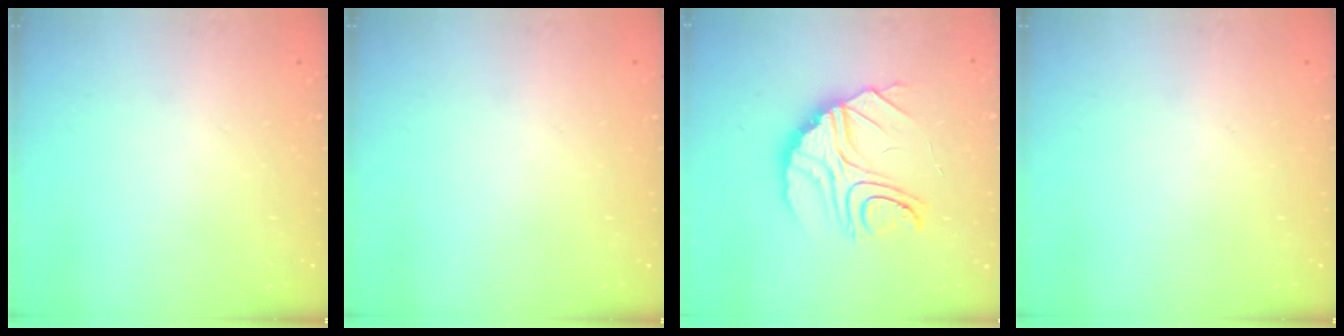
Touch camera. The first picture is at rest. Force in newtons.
{"total": 0.0}
{"total": 13.7, "press": 13.7, "slide": 1.1}
{"total": 0.0}